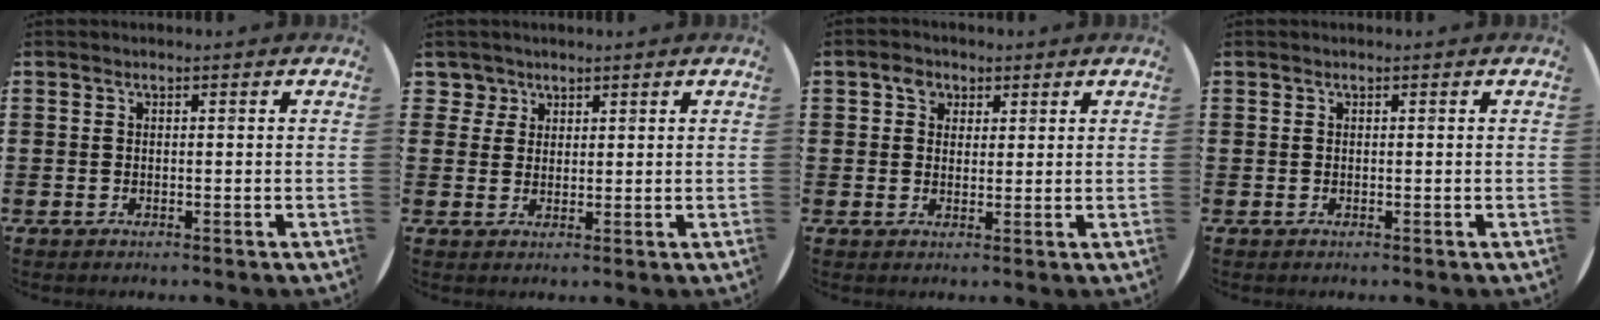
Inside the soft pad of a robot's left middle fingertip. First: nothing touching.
{"total": 2.6, "force": [1.7, 1.9, 0.3], "torque": [-0.004, 0.004, 0.032]}
{"total": 2.7, "force": [1.7, 2.0, 0.6], "torque": [-0.001, 0.001, 0.027]}
{"total": 0.0}